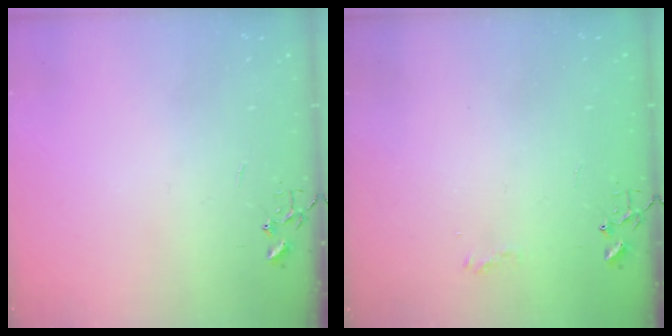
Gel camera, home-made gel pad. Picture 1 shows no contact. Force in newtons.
{"total": 5.9, "press": 5.9, "slide": 0.8}